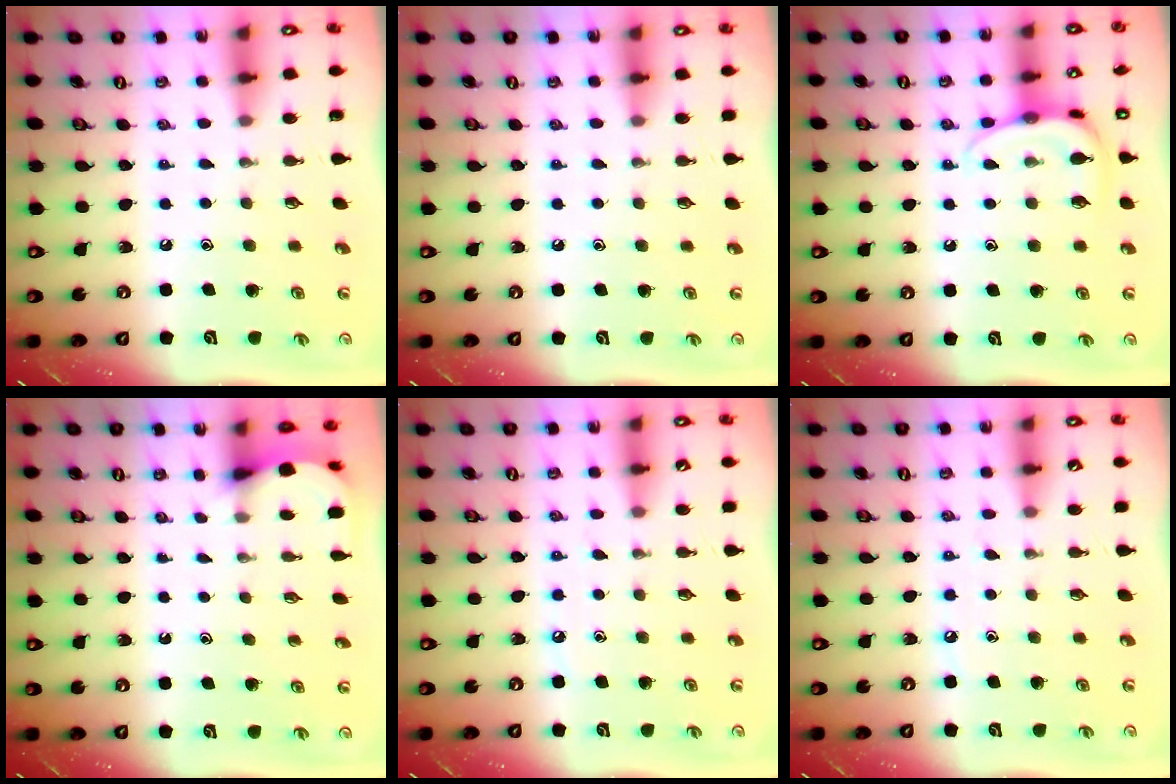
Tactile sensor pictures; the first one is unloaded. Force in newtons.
{"total": 2.7, "press": 2.6, "slide": 0.4}
{"total": 9.7, "press": 9.7, "slide": 0.9}
{"total": 2.9, "press": 2.9, "slide": 0.3}
{"total": 5.5, "press": 5.5, "slide": 0.7}
{"total": 5.5, "press": 5.5, "slide": 0.7}